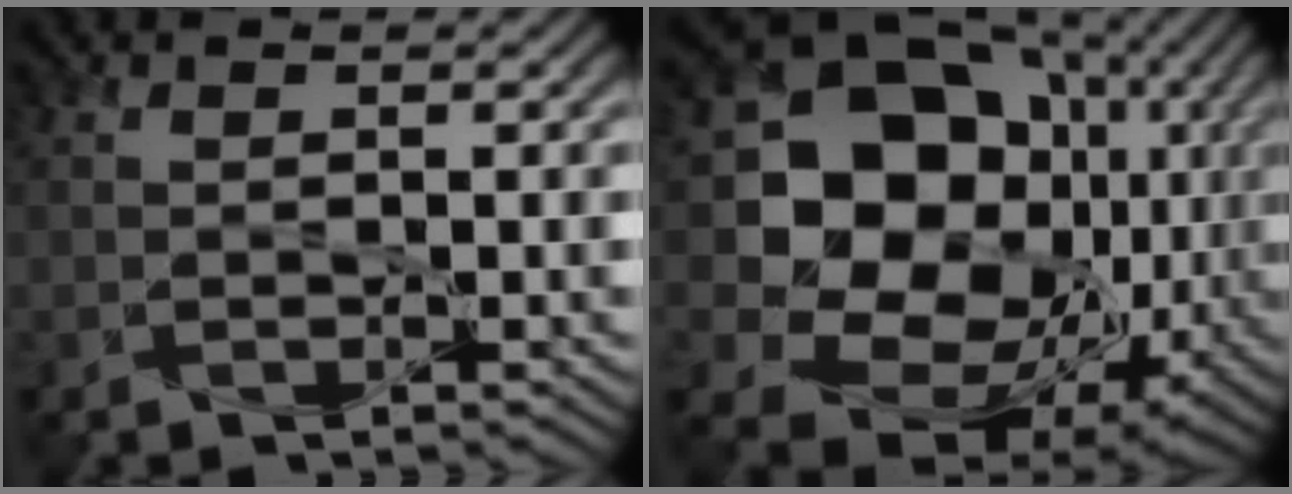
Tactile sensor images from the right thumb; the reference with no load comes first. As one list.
[{"total": 21.7, "force": [2.2, 18.0, 11.8], "torque": [-0.270, -0.007, 0.063]}]